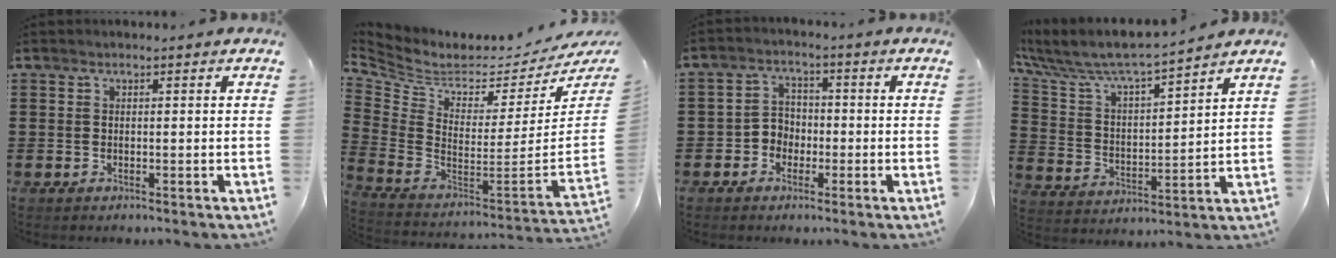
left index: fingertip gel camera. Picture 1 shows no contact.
{"total": 2.9, "force": [1.8, 1.7, 1.5], "torque": [-0.053, -0.045, 0.025]}
{"total": 3.5, "force": [-1.6, 2.8, 1.2], "torque": [-0.033, 0.008, -0.037]}
{"total": 7.1, "force": [6.6, 0.6, 2.5], "torque": [-0.082, -0.048, 0.110]}